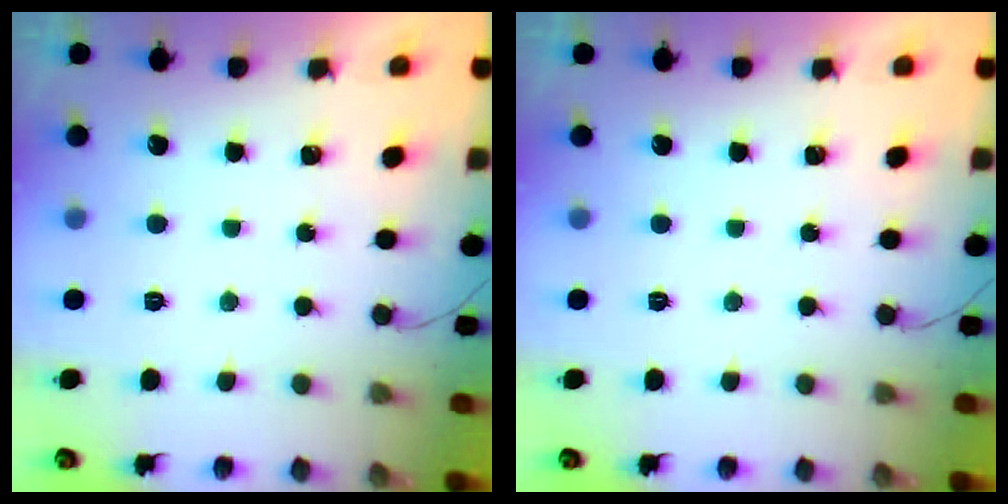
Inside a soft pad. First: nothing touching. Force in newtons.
{"total": 0.0}